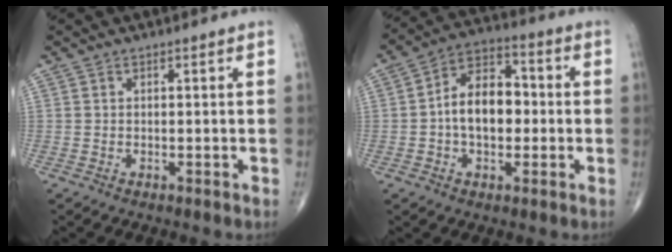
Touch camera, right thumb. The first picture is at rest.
{"total": 11.5, "force": [-0.6, 7.2, 8.9], "torque": [-0.125, 0.032, -0.022]}